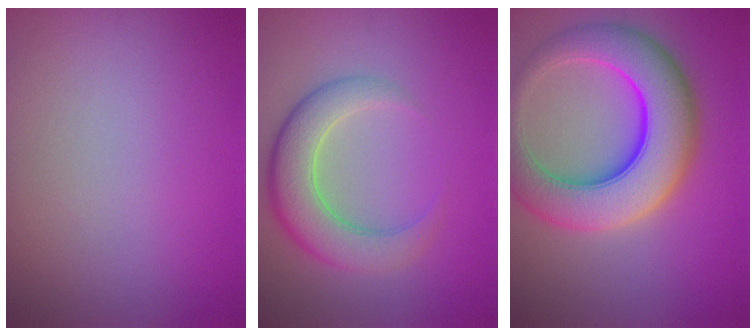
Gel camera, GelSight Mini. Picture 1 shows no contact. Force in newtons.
{"total": 5.5, "press": 5.5, "slide": 0.4}
{"total": 9.9, "press": 9.9, "slide": 0.3}